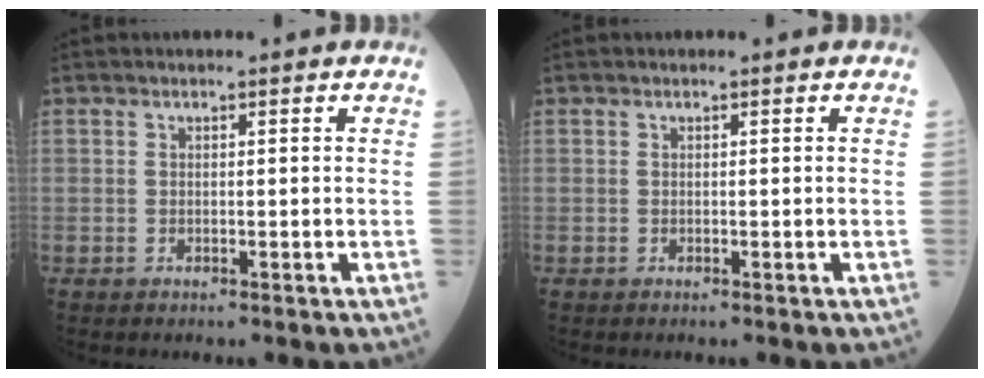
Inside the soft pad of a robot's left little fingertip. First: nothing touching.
{"total": 0.0}